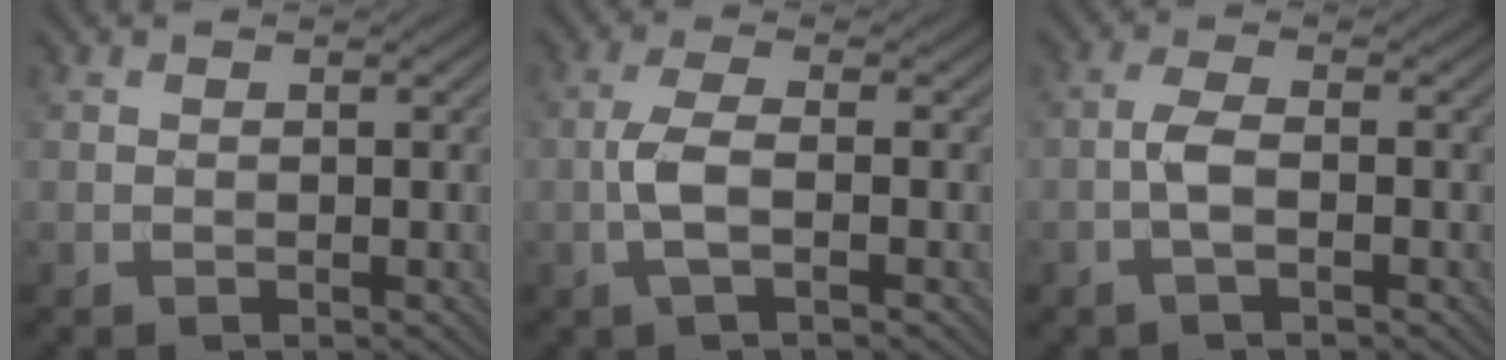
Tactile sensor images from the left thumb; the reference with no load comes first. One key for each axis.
{"total": 4.2, "fx": -1.0, "fy": 1.0, "fz": 3.9, "tx": -0.088, "ty": 0.007, "tz": -0.029}
{"total": 2.9, "fx": -0.9, "fy": 0.7, "fz": 2.6, "tx": -0.061, "ty": 0.005, "tz": -0.027}